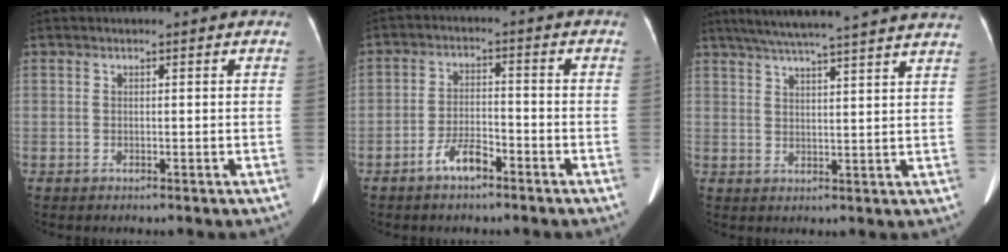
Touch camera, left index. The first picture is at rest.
{"total": 4.7, "force": [-3.4, 1.5, 3.0], "torque": [-0.063, 0.005, -0.061]}
{"total": 20.9, "force": [18.3, -0.3, 10.1], "torque": [-0.164, 0.015, 0.237]}